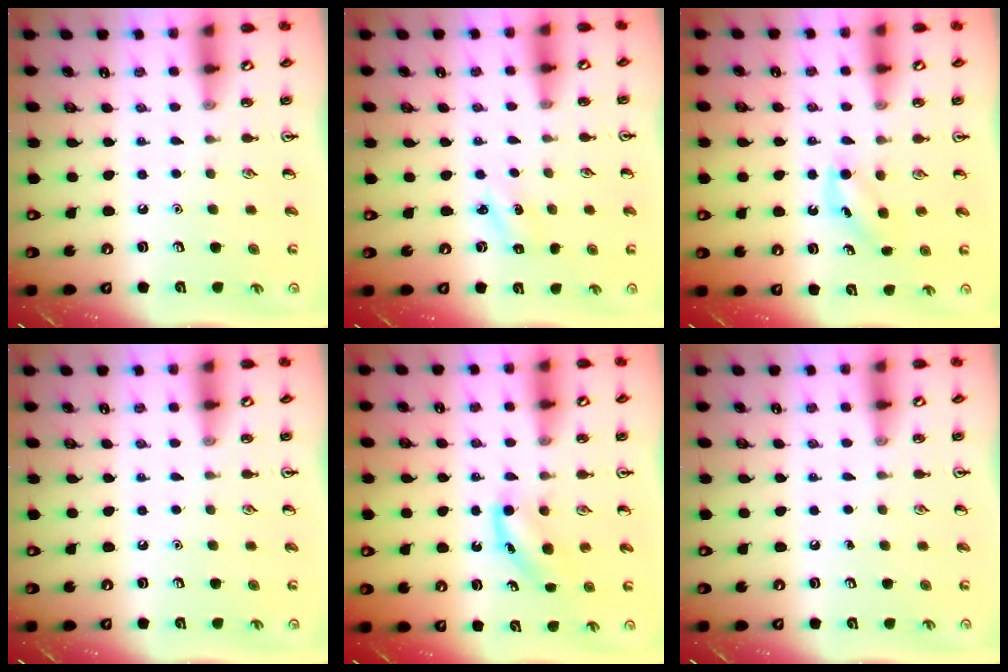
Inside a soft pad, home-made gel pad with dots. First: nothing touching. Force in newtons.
{"total": 1.6, "press": 1.5, "slide": 0.6}
{"total": 3.8, "press": 3.6, "slide": 1.4}
{"total": 0.0}
{"total": 4.2, "press": 4.0, "slide": 1.2}
{"total": 0.0}